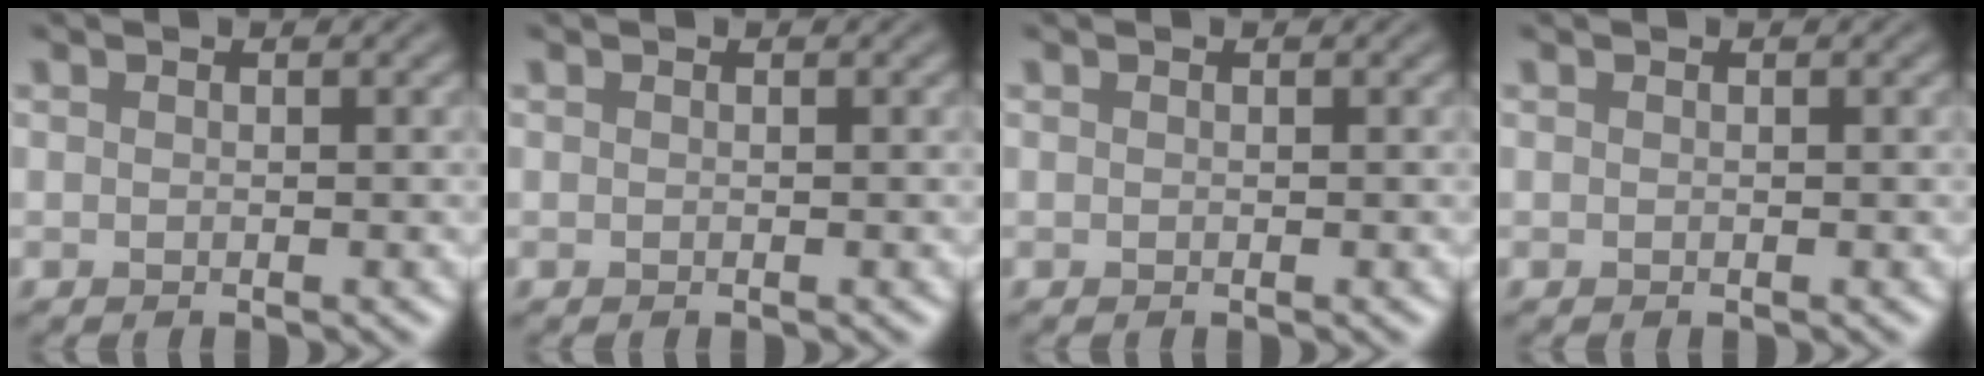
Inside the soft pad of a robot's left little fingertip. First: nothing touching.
{"total": 0.0}
{"total": 0.0}
{"total": 0.0}